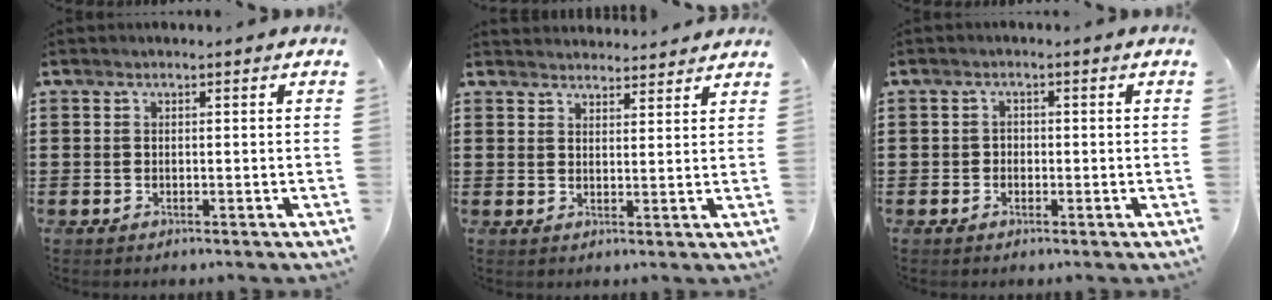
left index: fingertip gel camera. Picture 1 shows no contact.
{"total": 2.9, "force": [2.8, 0.3, -0.2], "torque": [-0.004, -0.009, 0.054]}
{"total": 1.1, "force": [-0.4, 1.0, 0.4], "torque": [-0.010, 0.003, -0.009]}